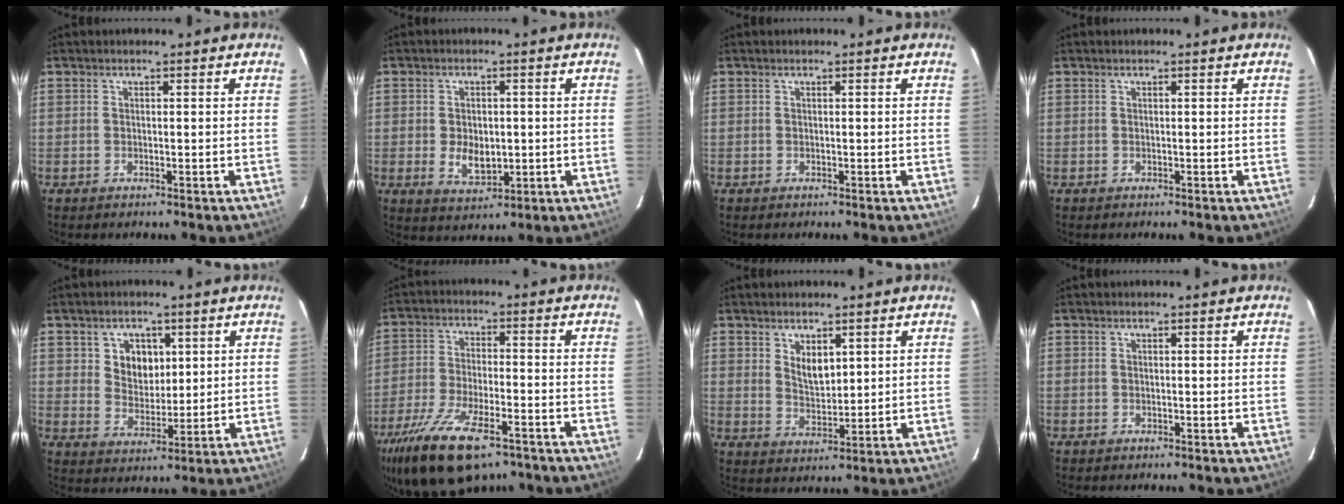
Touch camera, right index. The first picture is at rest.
{"total": 5.9, "force": [-0.9, 4.0, 4.3], "torque": [-0.081, -0.008, -0.006]}
{"total": 0.0}
{"total": 0.0}
{"total": 6.5, "force": [2.3, 5.4, 2.9], "torque": [-0.046, 0.009, 0.049]}
{"total": 18.3, "force": [-12.1, 7.0, 11.8], "torque": [-0.246, -0.044, -0.207]}
{"total": 4.8, "force": [2.4, 2.6, 3.3], "torque": [-0.052, -0.003, 0.047]}
{"total": 0.0}